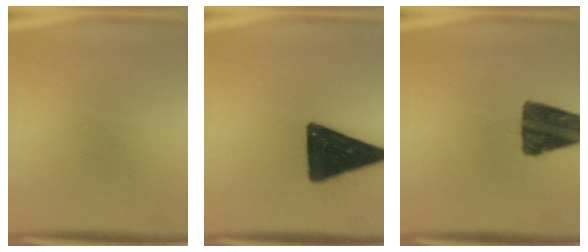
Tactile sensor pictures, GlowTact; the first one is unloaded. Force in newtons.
{"total": 18.7}
{"total": 13.9}